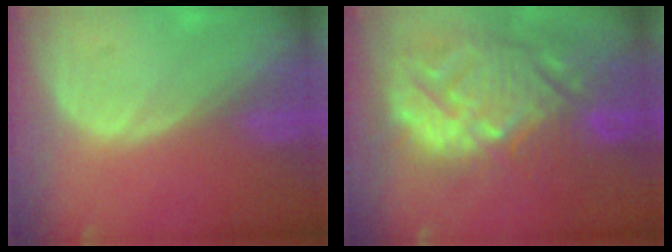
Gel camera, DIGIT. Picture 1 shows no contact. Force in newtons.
{"total": 14.6, "press": 12.5, "slide": 7.5}